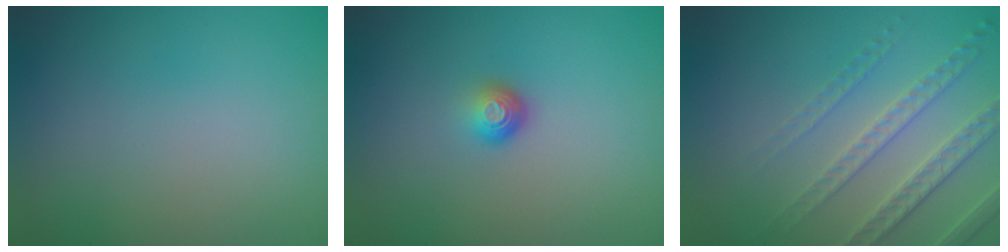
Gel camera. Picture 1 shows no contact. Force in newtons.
{"total": 1.6, "press": 1.1, "slide": 1.1}
{"total": 5.0, "press": 3.3, "slide": 3.7}